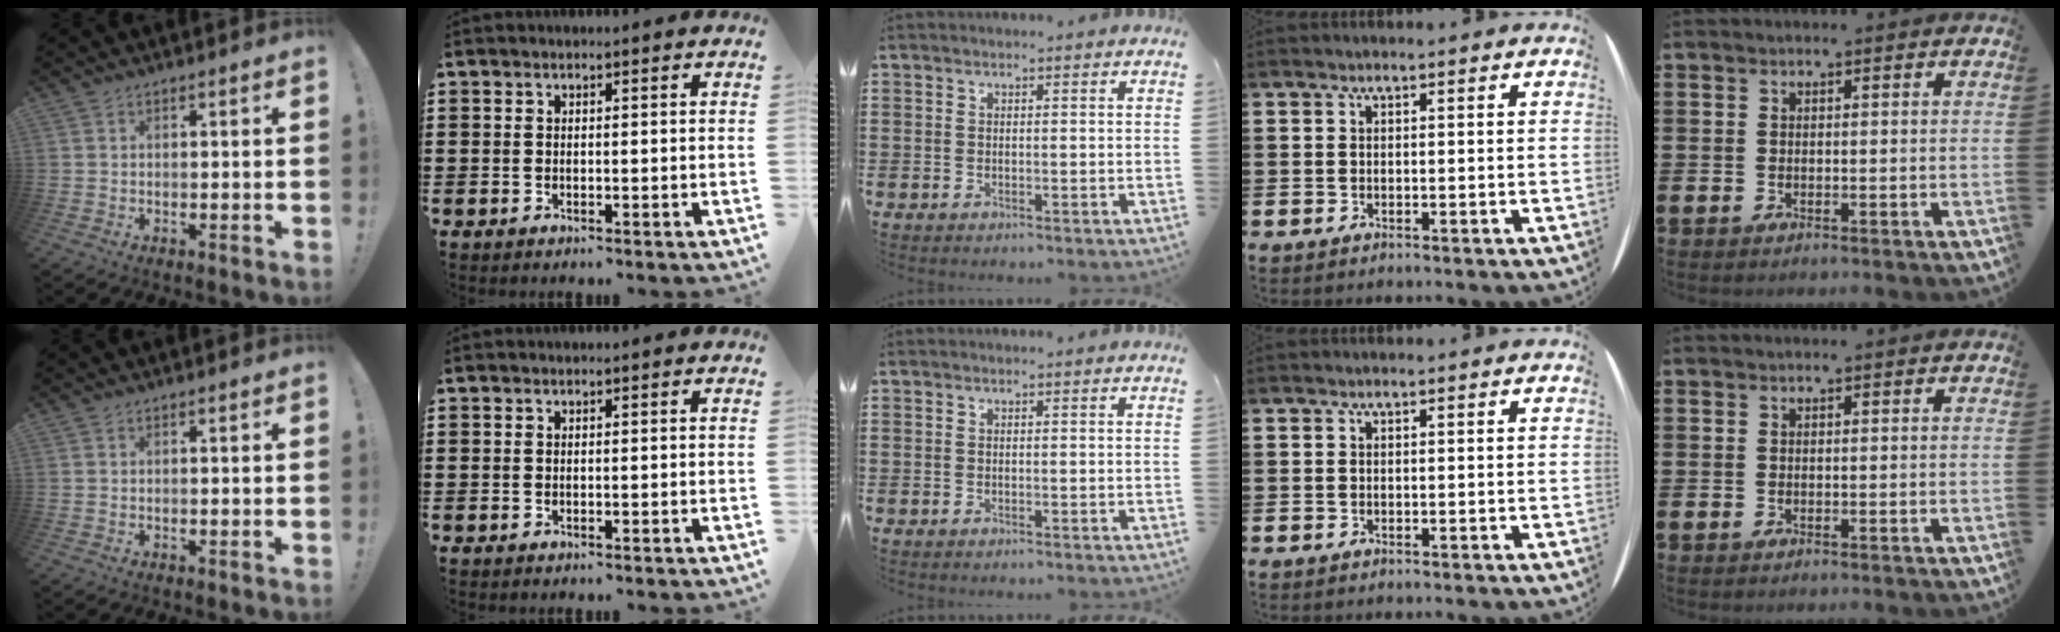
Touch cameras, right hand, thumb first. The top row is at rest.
{}